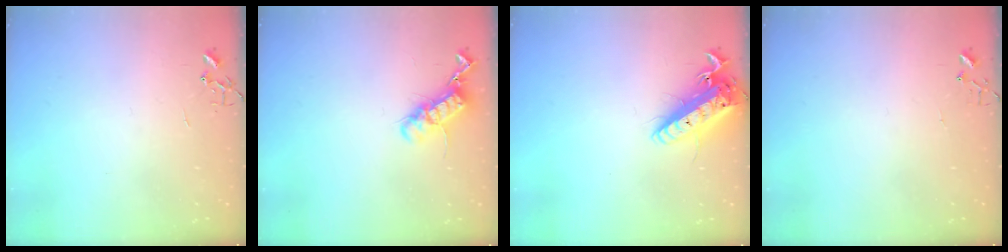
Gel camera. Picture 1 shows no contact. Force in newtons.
{"total": 12.8, "press": 12.8, "slide": 0.8}
{"total": 16.4, "press": 16.0, "slide": 3.4}
{"total": 3.6, "press": 3.6, "slide": 0.4}